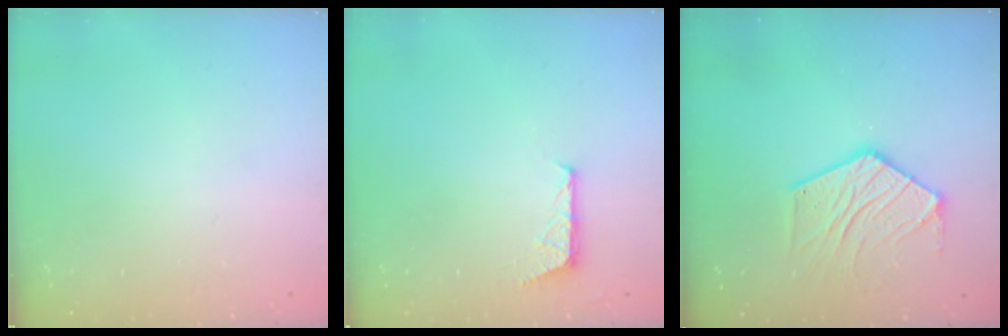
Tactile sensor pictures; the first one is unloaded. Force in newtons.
{"total": 4.7, "press": 4.7, "slide": 0.4}
{"total": 12.6, "press": 12.5, "slide": 0.9}